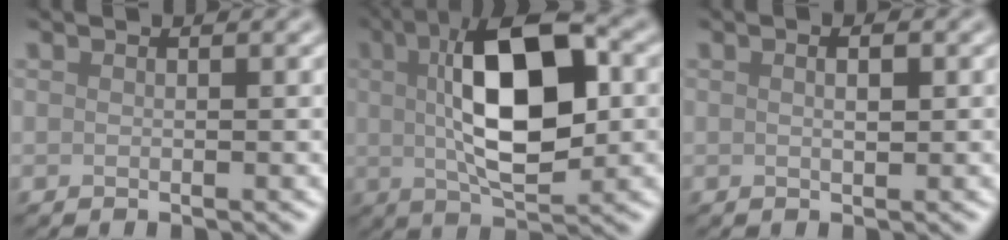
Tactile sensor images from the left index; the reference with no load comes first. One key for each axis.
{"total": 11.0, "fx": 1.2, "fy": 4.6, "fz": 10.0, "tx": -0.159, "ty": 0.013, "tz": 0.015}
{"total": 1.5, "fx": 0.3, "fy": 0.4, "fz": 1.4, "tx": -0.017, "ty": -0.002, "tz": 0.002}